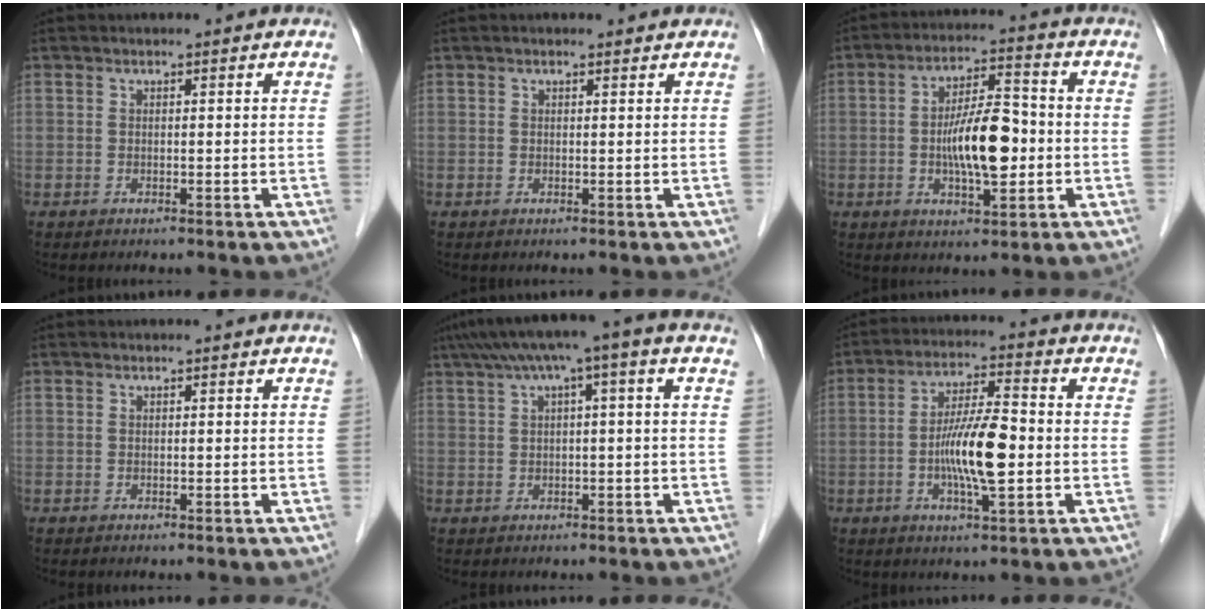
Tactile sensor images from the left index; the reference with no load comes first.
{"total": 0.7, "force": [0.6, 0.3, 0.3], "torque": [-0.015, 0.006, 0.008]}
{"total": 9.7, "force": [-1.3, 2.9, 9.2], "torque": [-0.171, 0.008, -0.022]}
{"total": 0.0}
{"total": 8.1, "force": [3.7, 0.0, 7.2], "torque": [-0.117, 0.046, 0.056]}
{"total": 9.5, "force": [-1.6, 1.4, 9.2], "torque": [-0.175, -0.002, -0.033]}